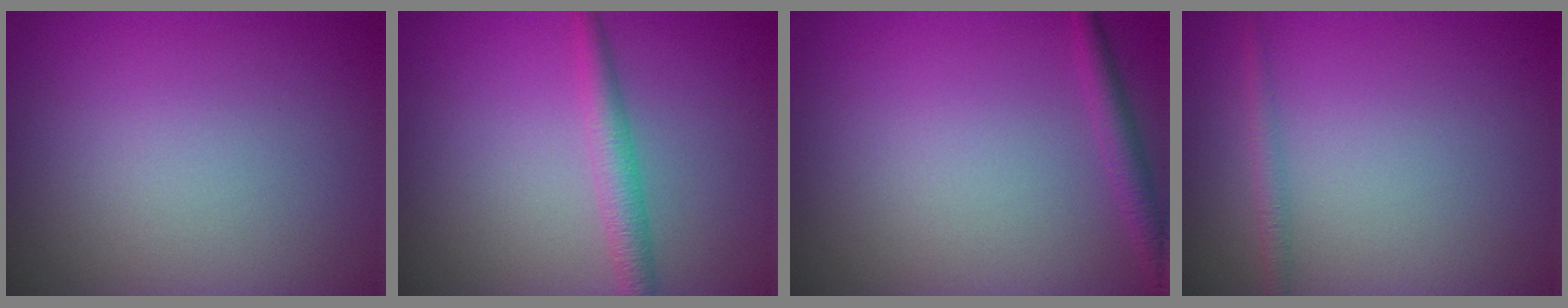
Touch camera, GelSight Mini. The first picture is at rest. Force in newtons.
{"total": 2.7, "press": 2.7, "slide": 0.0}
{"total": 1.8, "press": 1.8, "slide": 0.1}
{"total": 1.3, "press": 1.3, "slide": 0.0}